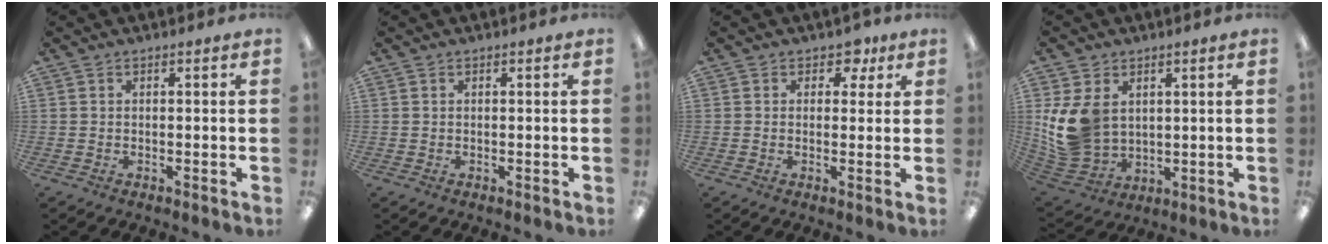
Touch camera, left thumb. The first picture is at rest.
{"total": 0.0}
{"total": 4.2, "force": [2.1, 3.2, 1.7], "torque": [-0.009, -0.008, 0.033]}
{"total": 13.3, "force": [2.7, 10.7, 7.3], "torque": [-0.191, -0.009, 0.056]}